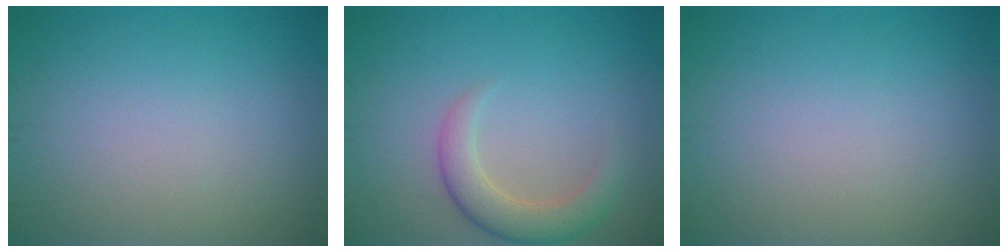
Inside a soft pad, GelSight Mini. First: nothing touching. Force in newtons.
{"total": 3.5, "press": 3.5, "slide": 0.4}
{"total": 0.0}